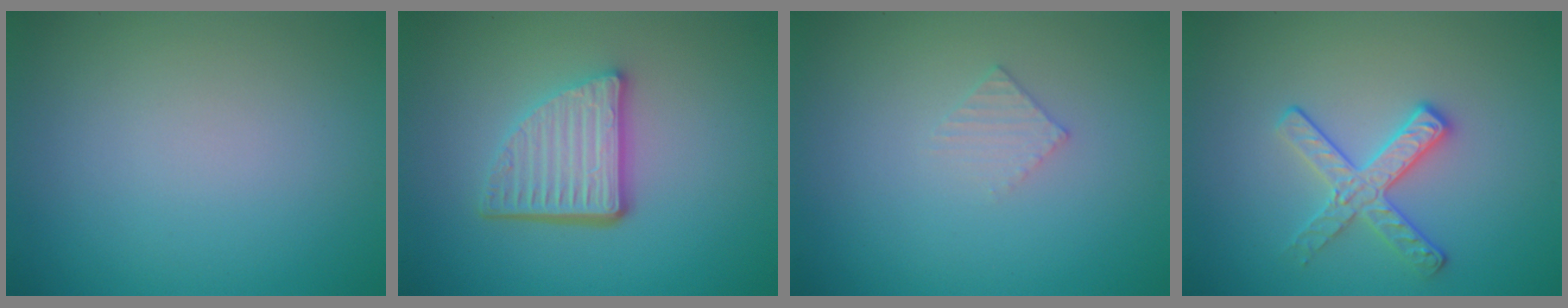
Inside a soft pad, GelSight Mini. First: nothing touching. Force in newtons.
{"total": 4.8, "press": 3.4, "slide": 3.3}
{"total": 1.1, "press": 1.1, "slide": 0.0}
{"total": 2.8, "press": 2.7, "slide": 0.7}